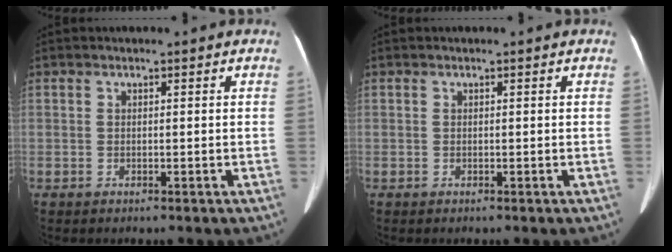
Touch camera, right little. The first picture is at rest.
{"total": 0.0}